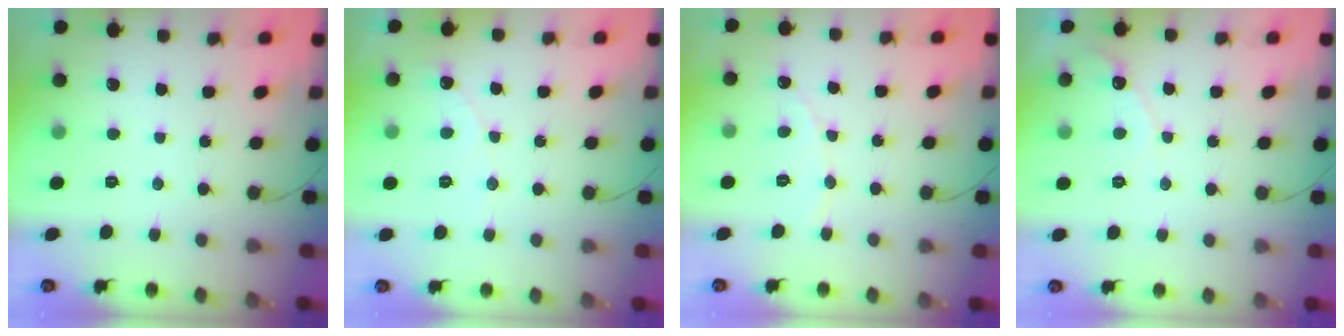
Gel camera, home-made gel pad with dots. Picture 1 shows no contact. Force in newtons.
{"total": 2.3, "press": 2.3, "slide": 0.2}
{"total": 3.3, "press": 3.3, "slide": 0.2}
{"total": 4.2, "press": 4.2, "slide": 0.2}